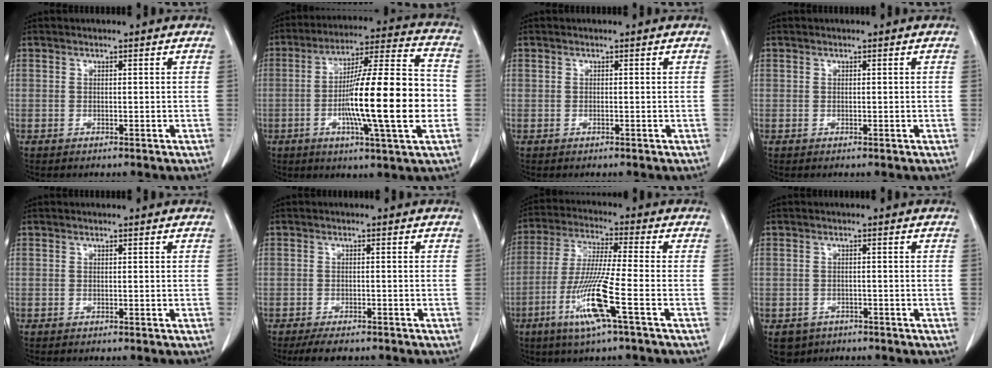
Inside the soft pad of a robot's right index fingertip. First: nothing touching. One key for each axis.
{"total": 19.6, "fx": -3.3, "fy": 1.0, "fz": 19.3, "tx": -0.313, "ty": 0.002, "tz": -0.055}
{"total": 0.0}
{"total": 0.0}
{"total": 0.0}
{"total": 3.8, "fx": -3.0, "fy": 1.7, "fz": 1.5, "tx": -0.018, "ty": -0.002, "tz": -0.043}
{"total": 11.8, "fx": -4.7, "fy": -0.6, "fz": 10.8, "tx": -0.221, "ty": -0.022, "tz": -0.095}
{"total": 3.8, "fx": -2.3, "fy": 3.0, "fz": 0.7, "tx": -0.006, "ty": 0.001, "tz": -0.030}